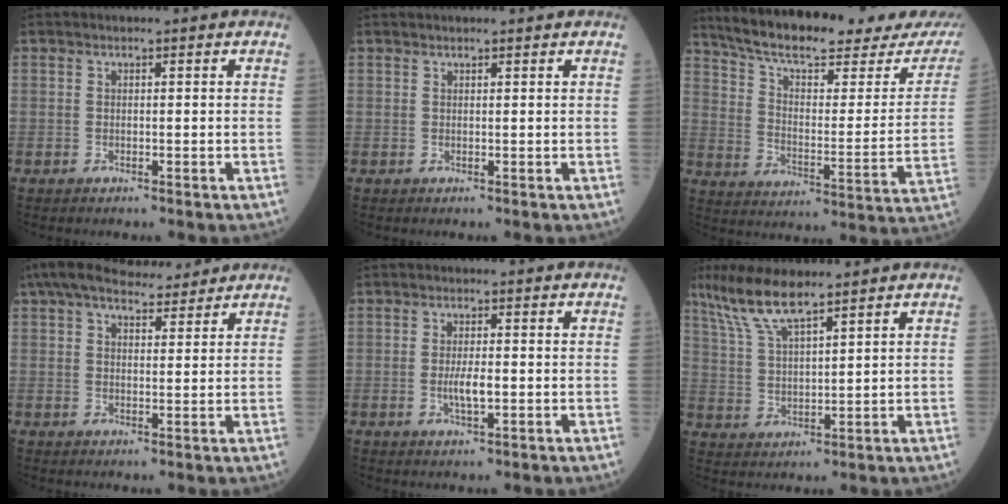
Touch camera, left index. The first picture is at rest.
{"total": 2.7, "force": [2.6, 0.3, 0.8], "torque": [-0.003, 0.025, 0.035]}
{"total": 23.9, "force": [21.0, 2.8, 11.0], "torque": [-0.166, -0.045, 0.289]}
{"total": 11.1, "force": [9.8, 2.6, 4.6], "torque": [-0.068, 0.031, 0.148]}
{"total": 2.9, "force": [-0.6, 0.6, 2.8], "torque": [-0.052, -0.004, -0.008]}
{"total": 8.3, "force": [6.4, 1.0, 5.2], "torque": [-0.107, 0.010, 0.130]}